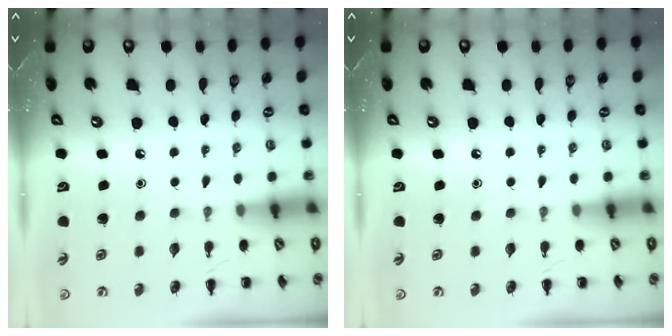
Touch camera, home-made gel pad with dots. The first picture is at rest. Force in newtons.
{"total": 0.0}